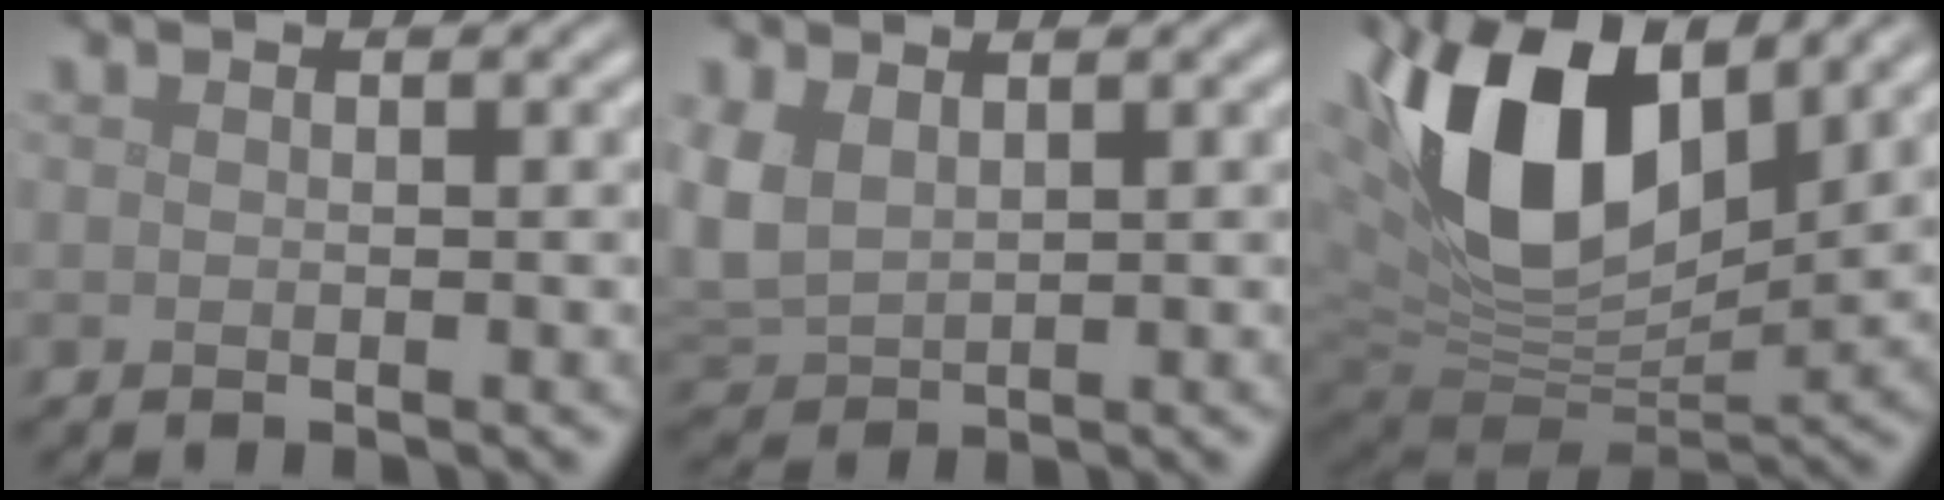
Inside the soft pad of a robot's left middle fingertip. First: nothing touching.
{"total": 3.7, "force": [1.2, 2.4, 2.5], "torque": [-0.073, 0.002, 0.029]}
{"total": 14.7, "force": [5.7, 8.0, 10.9], "torque": [-0.217, 0.010, 0.099]}